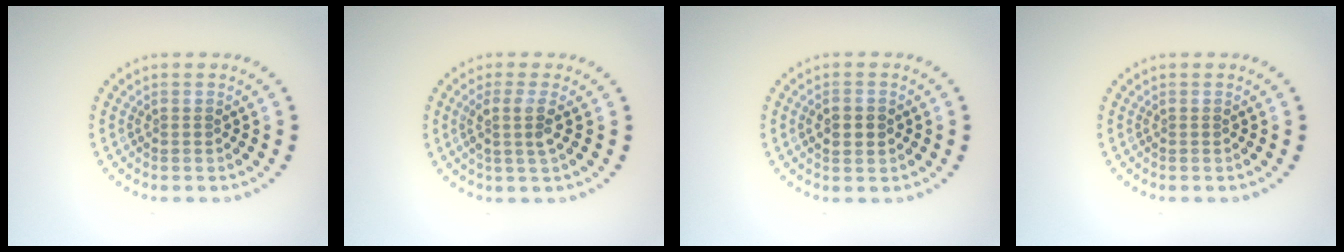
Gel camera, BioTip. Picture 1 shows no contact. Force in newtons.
{"total": 2.3, "press": 1.8, "slide": 1.4}
{"total": 2.5, "press": 2.5, "slide": 0.1}
{"total": 0.0}